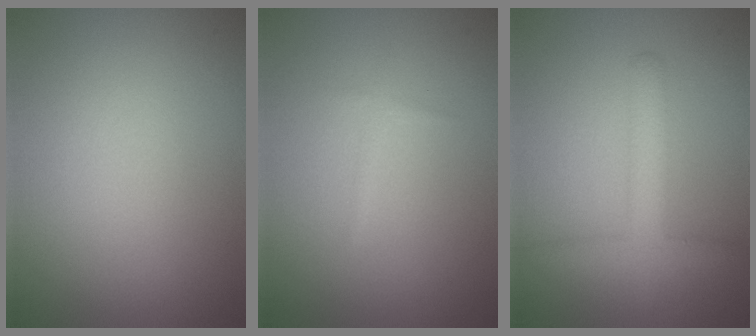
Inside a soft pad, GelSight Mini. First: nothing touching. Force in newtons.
{"total": 0.7, "press": 0.7, "slide": 0.1}
{"total": 3.1, "press": 3.1, "slide": 0.1}